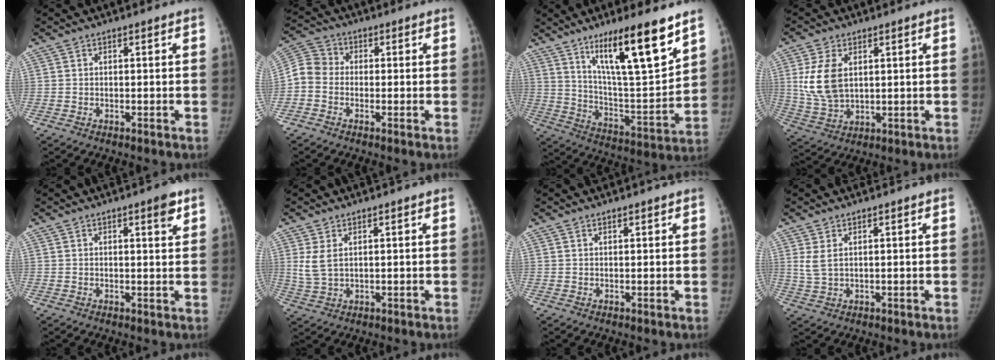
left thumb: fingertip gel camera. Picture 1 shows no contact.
{"total": 5.5, "force": [-0.9, 4.7, 2.7], "torque": [-0.043, 0.016, -0.035]}
{"total": 20.4, "force": [12.6, 3.7, 15.6], "torque": [-0.227, -0.074, 0.219]}
{"total": 9.7, "force": [2.6, 6.0, 7.2], "torque": [-0.139, -0.011, 0.061]}
{"total": 3.3, "force": [2.0, 0.6, 2.6], "torque": [-0.031, -0.011, 0.026]}
{"total": 4.1, "force": [1.7, 2.0, 3.2], "torque": [-0.069, -0.007, 0.045]}
{"total": 0.9, "force": [0.8, 0.2, 0.5], "torque": [-0.007, -0.005, 0.014]}
{"total": 3.2, "force": [1.5, 1.3, 2.5], "torque": [-0.055, -0.004, 0.039]}